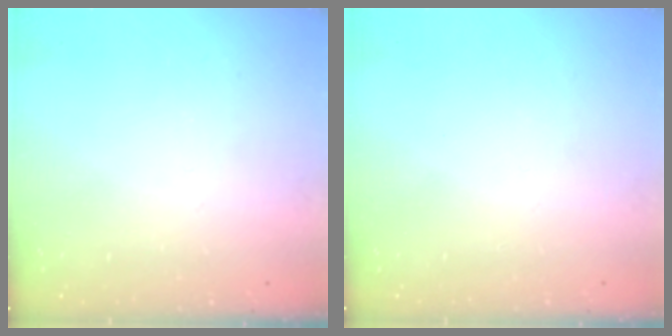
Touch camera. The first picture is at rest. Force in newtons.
{"total": 1.6, "press": 1.6, "slide": 0.1}